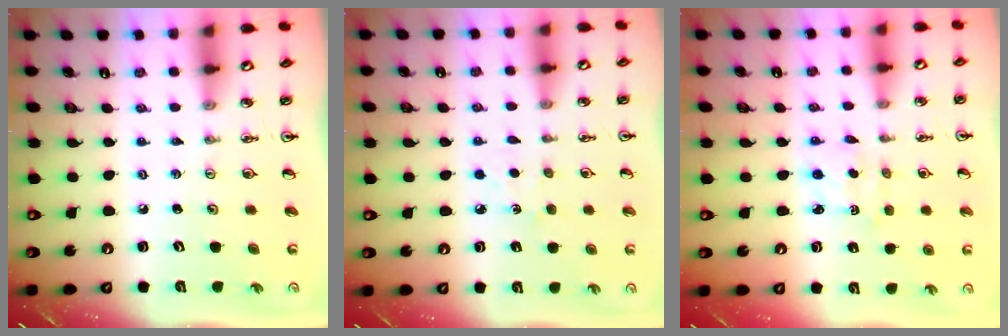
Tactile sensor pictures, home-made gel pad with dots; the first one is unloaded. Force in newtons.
{"total": 3.5, "press": 3.5, "slide": 0.4}
{"total": 2.2, "press": 2.2, "slide": 0.4}